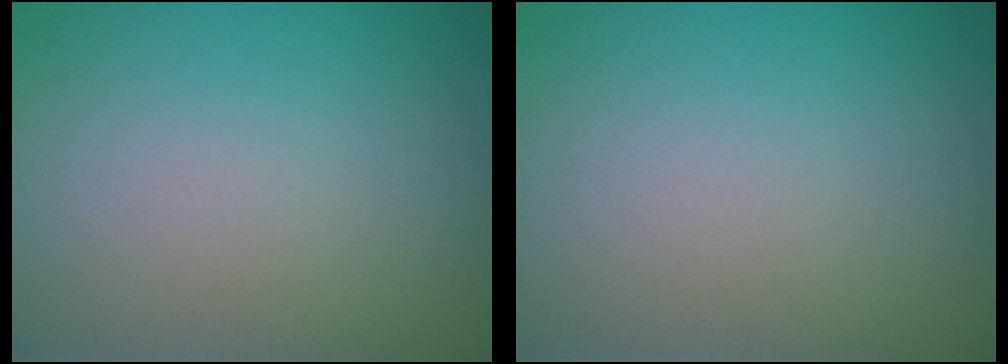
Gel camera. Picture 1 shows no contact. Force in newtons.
{"total": 0.0}